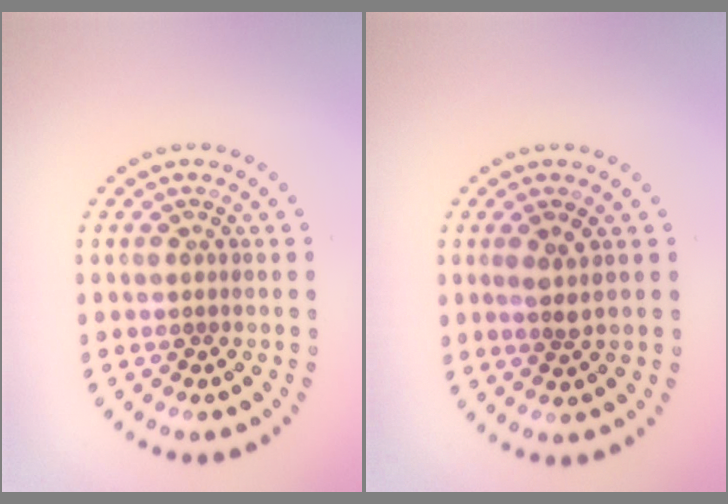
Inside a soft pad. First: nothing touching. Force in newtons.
{"total": 1.5, "press": 1.2, "slide": 0.9}